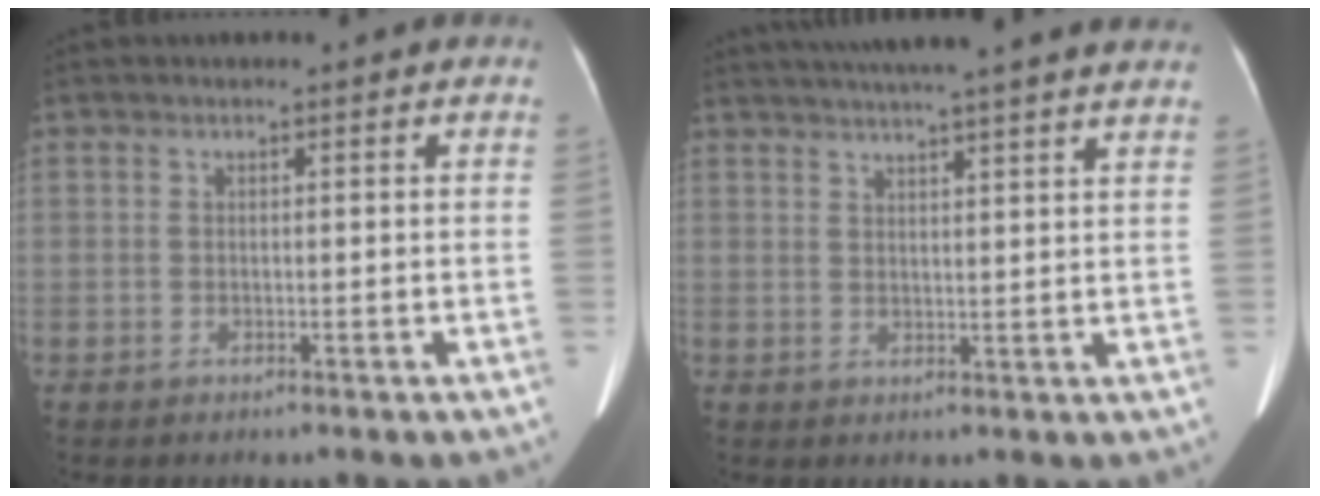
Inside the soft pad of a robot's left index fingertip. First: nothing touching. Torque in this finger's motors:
{"motor_torque": [0.91, -1.23, 0.23, 0.04]}